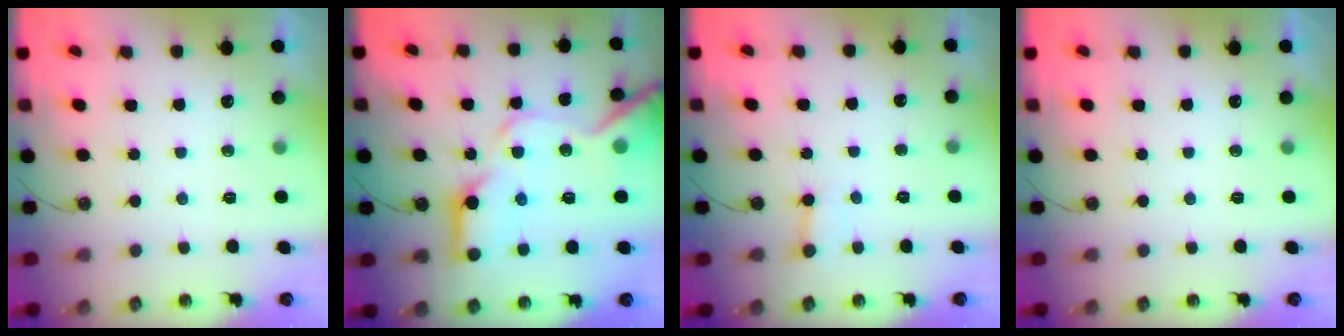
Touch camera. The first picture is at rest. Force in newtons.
{"total": 19.4, "press": 19.3, "slide": 2.3}
{"total": 2.2, "press": 2.2, "slide": 0.3}
{"total": 0.0}